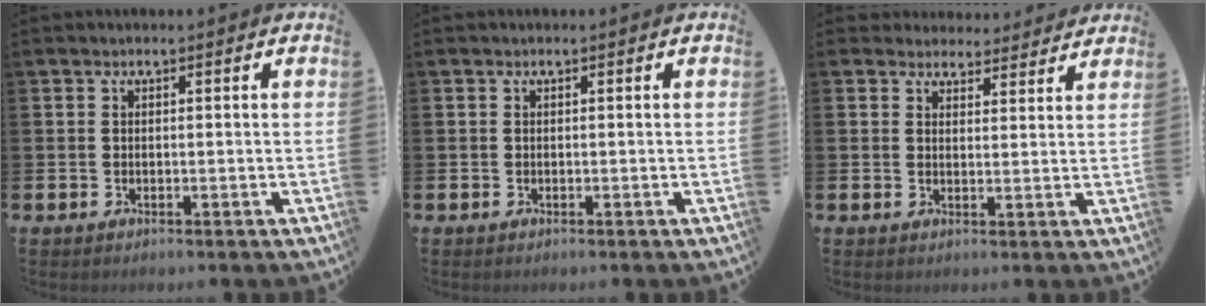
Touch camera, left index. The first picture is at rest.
{"total": 0.0}
{"total": 3.9, "force": [3.7, 1.3, -0.2], "torque": [0.002, -0.023, 0.065]}